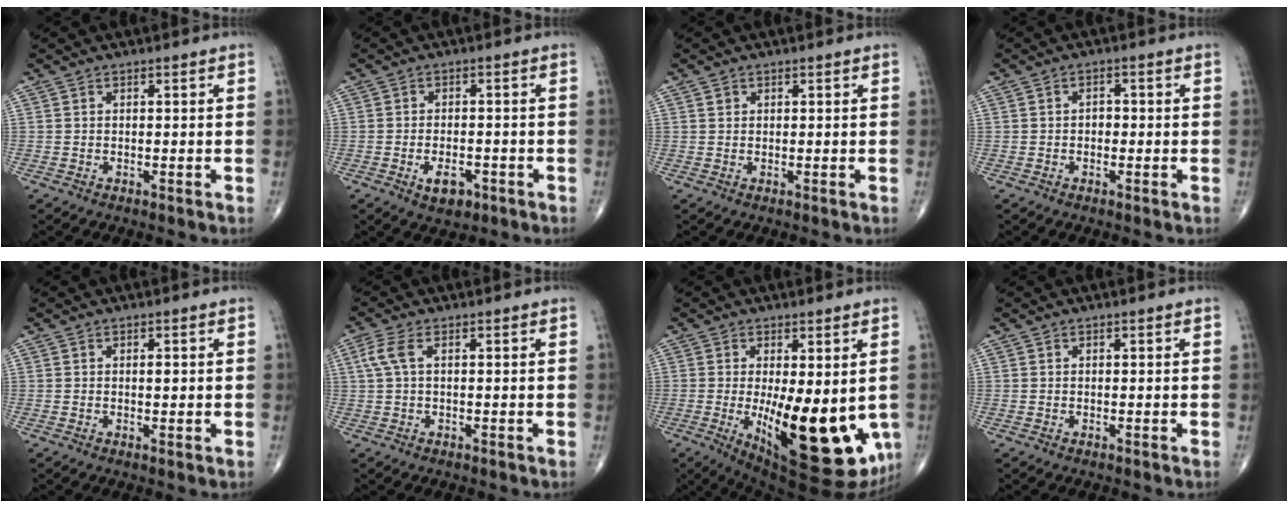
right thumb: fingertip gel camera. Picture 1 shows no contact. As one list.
[{"total": 4.6, "force": [-2.2, 2.4, 3.2], "torque": [-0.044, 0.007, -0.031]}, {"total": 0.7, "force": [0.4, 0.6, 0.2], "torque": [0.004, -0.001, 0.006]}, {"total": 1.8, "force": [-0.2, 1.3, 1.2], "torque": [-0.009, 0.006, -0.007]}, {"total": 1.2, "force": [0.1, 0.5, 1.1], "torque": [-0.015, -0.002, 0.001]}, {"total": 3.5, "force": [0.8, 1.4, 3.1], "torque": [-0.095, 0.016, 0.017]}, {"total": 19.5, "force": [-3.4, 7.3, 17.8], "torque": [-0.221, -0.035, -0.022]}, {"total": 0.0}]